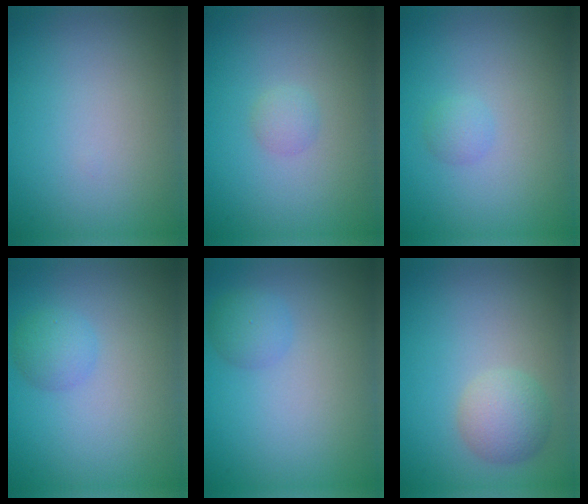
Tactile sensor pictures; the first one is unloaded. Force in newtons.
{"total": 1.0, "press": 1.0, "slide": 0.0}
{"total": 1.0, "press": 1.0, "slide": 0.0}
{"total": 1.8, "press": 1.8, "slide": 0.1}
{"total": 1.7, "press": 1.7, "slide": 0.0}
{"total": 2.8, "press": 2.8, "slide": 0.1}